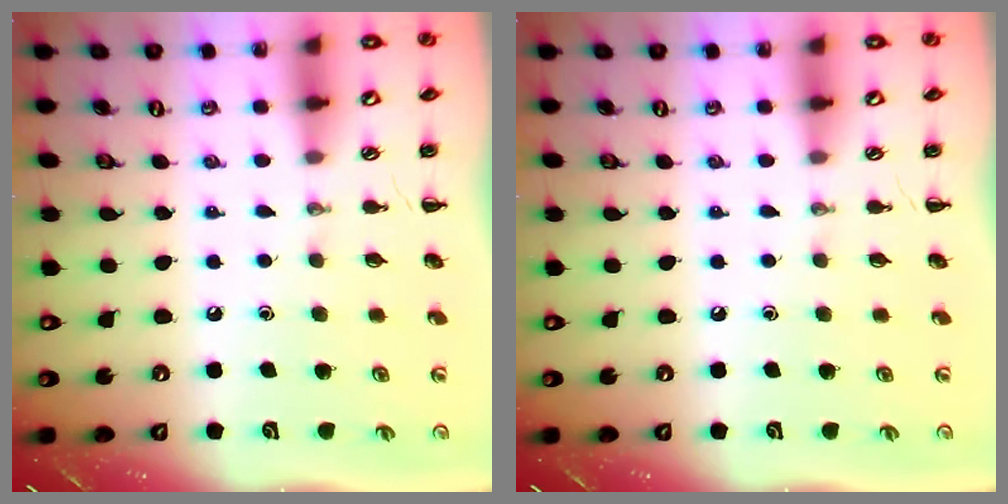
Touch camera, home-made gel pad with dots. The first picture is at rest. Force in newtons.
{"total": 0.0}